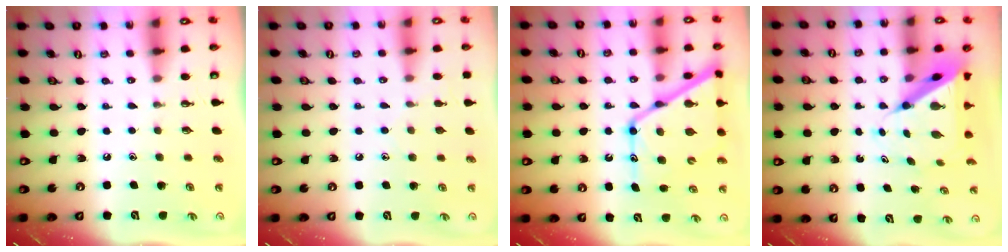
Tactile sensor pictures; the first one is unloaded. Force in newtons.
{"total": 5.8, "press": 5.8, "slide": 0.6}
{"total": 18.1, "press": 18.1, "slide": 1.6}
{"total": 8.7, "press": 8.7, "slide": 0.8}